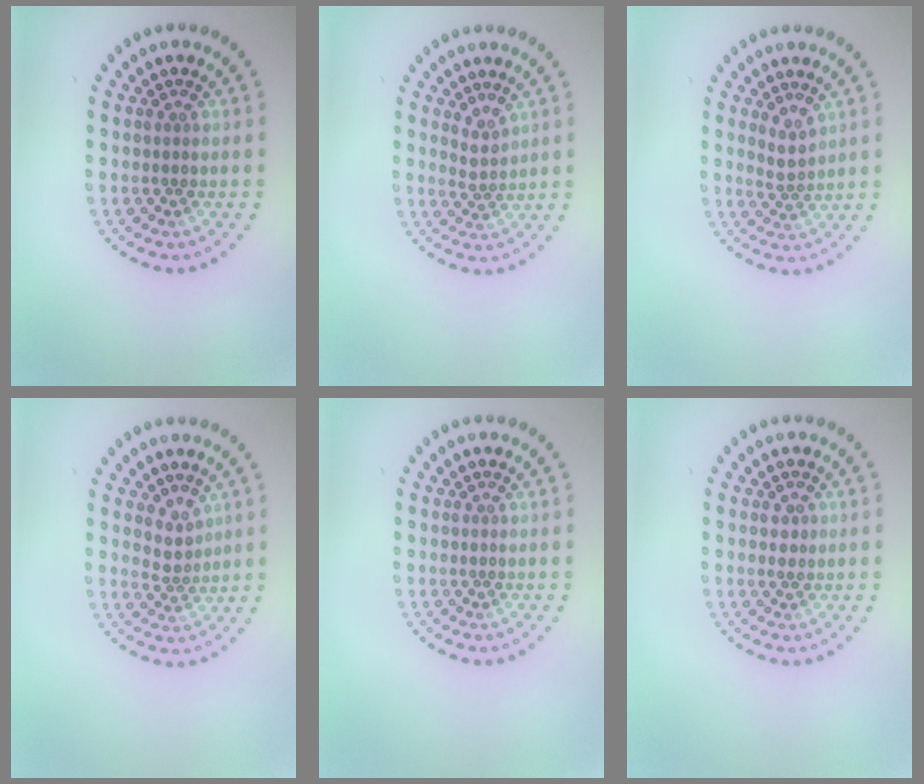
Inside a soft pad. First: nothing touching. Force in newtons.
{"total": 1.7, "press": 1.2, "slide": 1.3}
{"total": 1.8, "press": 1.4, "slide": 1.2}
{"total": 1.8, "press": 1.3, "slide": 1.3}
{"total": 0.0}
{"total": 1.1, "press": 1.0, "slide": 0.2}